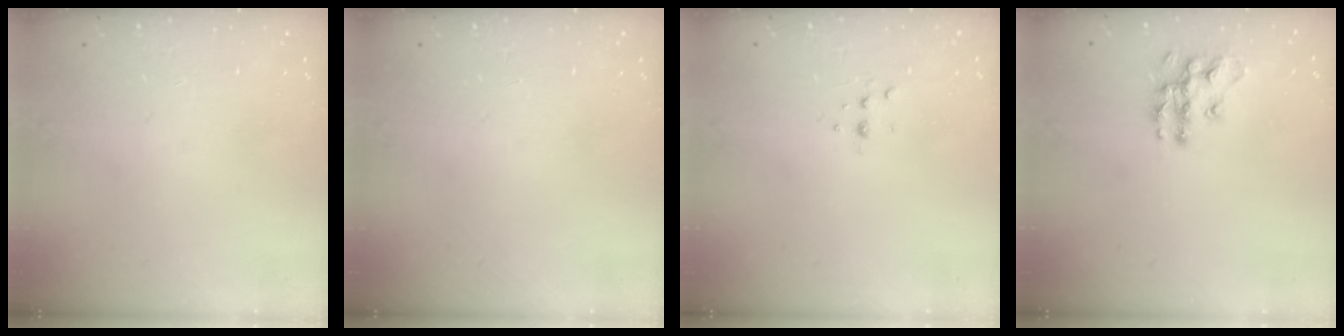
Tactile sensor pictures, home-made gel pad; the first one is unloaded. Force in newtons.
{"total": 0.0}
{"total": 3.1, "press": 3.1, "slide": 0.6}
{"total": 10.4, "press": 10.4, "slide": 0.4}